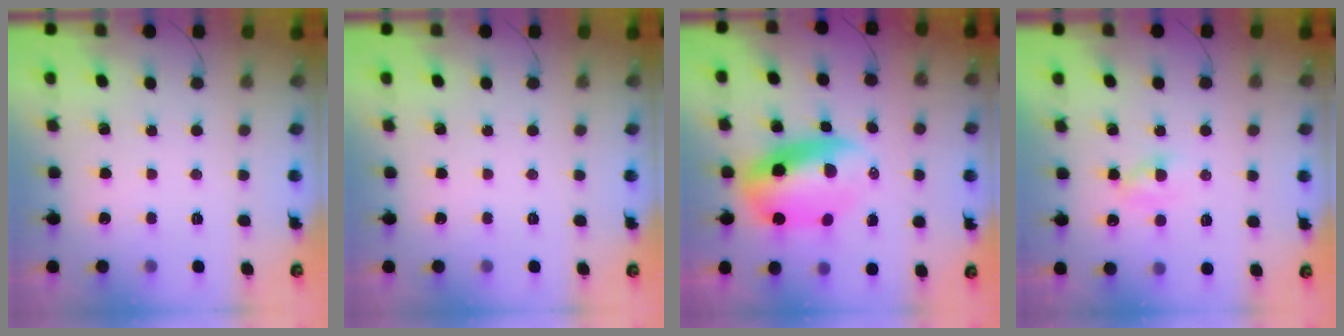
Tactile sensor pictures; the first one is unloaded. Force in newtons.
{"total": 0.0}
{"total": 10.5, "press": 10.2, "slide": 2.4}
{"total": 1.9, "press": 1.6, "slide": 1.0}